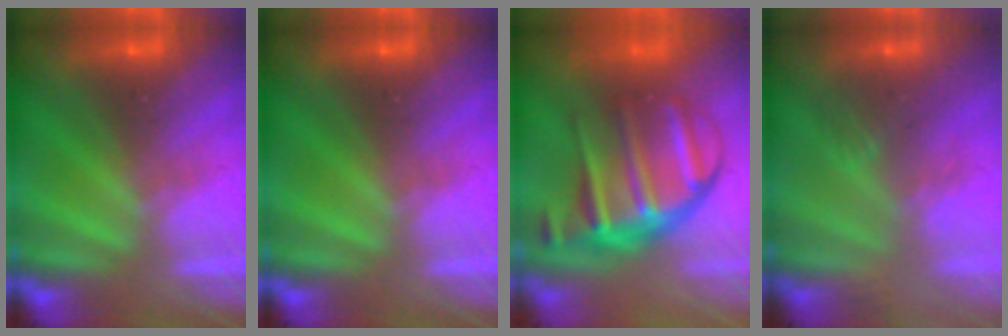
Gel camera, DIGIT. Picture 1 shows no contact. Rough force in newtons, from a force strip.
{"total": 0.0}
{"total": 9.3}
{"total": 2.8}